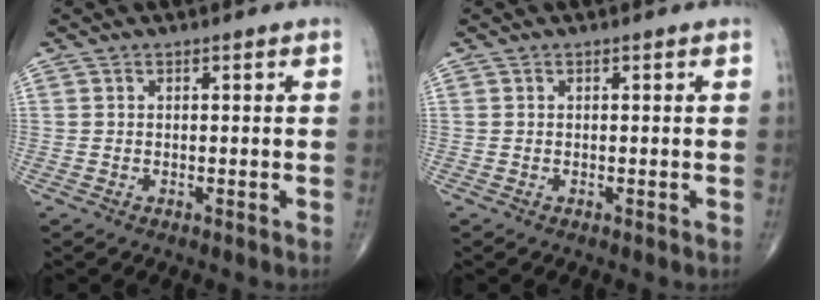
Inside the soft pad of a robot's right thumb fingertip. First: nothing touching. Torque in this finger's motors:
{"motor_torque": [0.00, 0.00, -0.05, 0.01, 0.00]}